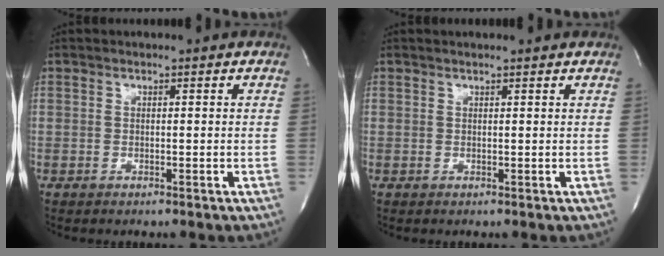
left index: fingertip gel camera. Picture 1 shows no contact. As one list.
[{"total": 2.4, "force": [2.2, -0.1, 0.8], "torque": [-0.015, 0.013, 0.027]}]